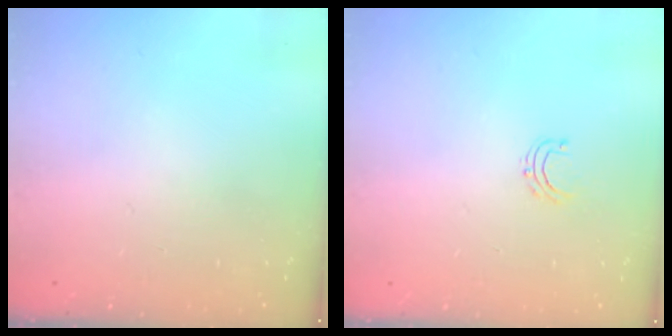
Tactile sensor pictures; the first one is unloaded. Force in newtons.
{"total": 4.0, "press": 4.0, "slide": 0.3}